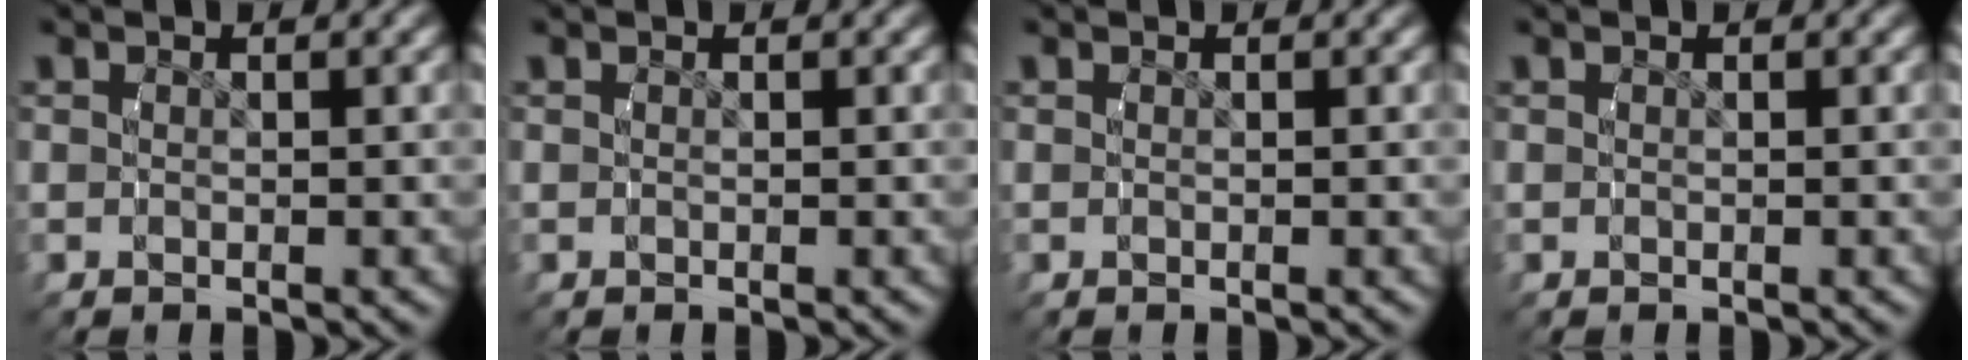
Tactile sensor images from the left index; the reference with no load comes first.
{"total": 0.0}
{"total": 0.0}
{"total": 0.0}